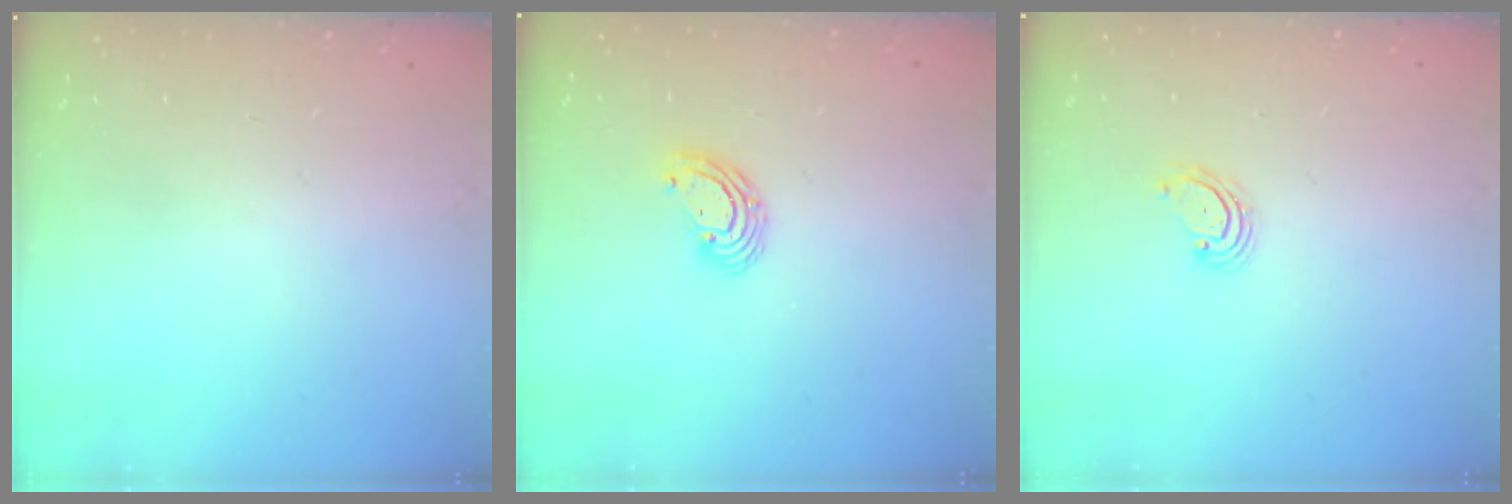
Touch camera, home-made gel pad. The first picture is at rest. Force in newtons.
{"total": 6.2, "press": 6.2, "slide": 0.5}
{"total": 3.1, "press": 3.1, "slide": 0.4}